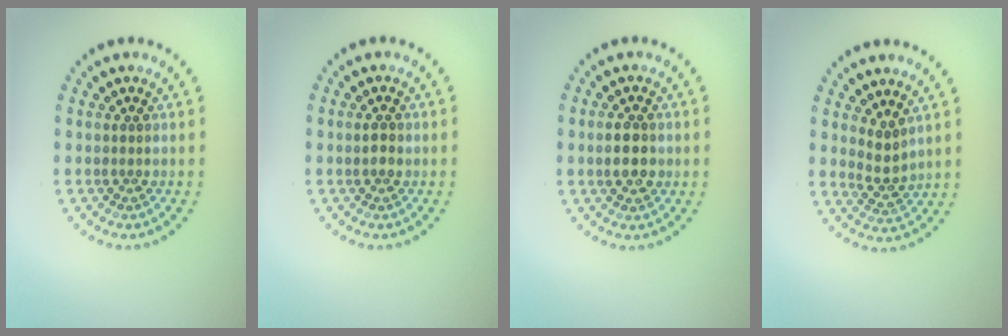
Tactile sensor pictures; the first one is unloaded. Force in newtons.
{"total": 1.0, "press": 1.0, "slide": 0.2}
{"total": 2.9, "press": 2.9, "slide": 0.1}
{"total": 2.0, "press": 1.5, "slide": 1.4}